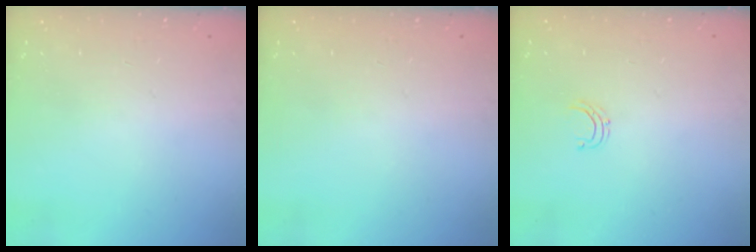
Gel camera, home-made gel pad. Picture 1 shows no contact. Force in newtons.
{"total": 0.0}
{"total": 3.8, "press": 3.8, "slide": 0.2}